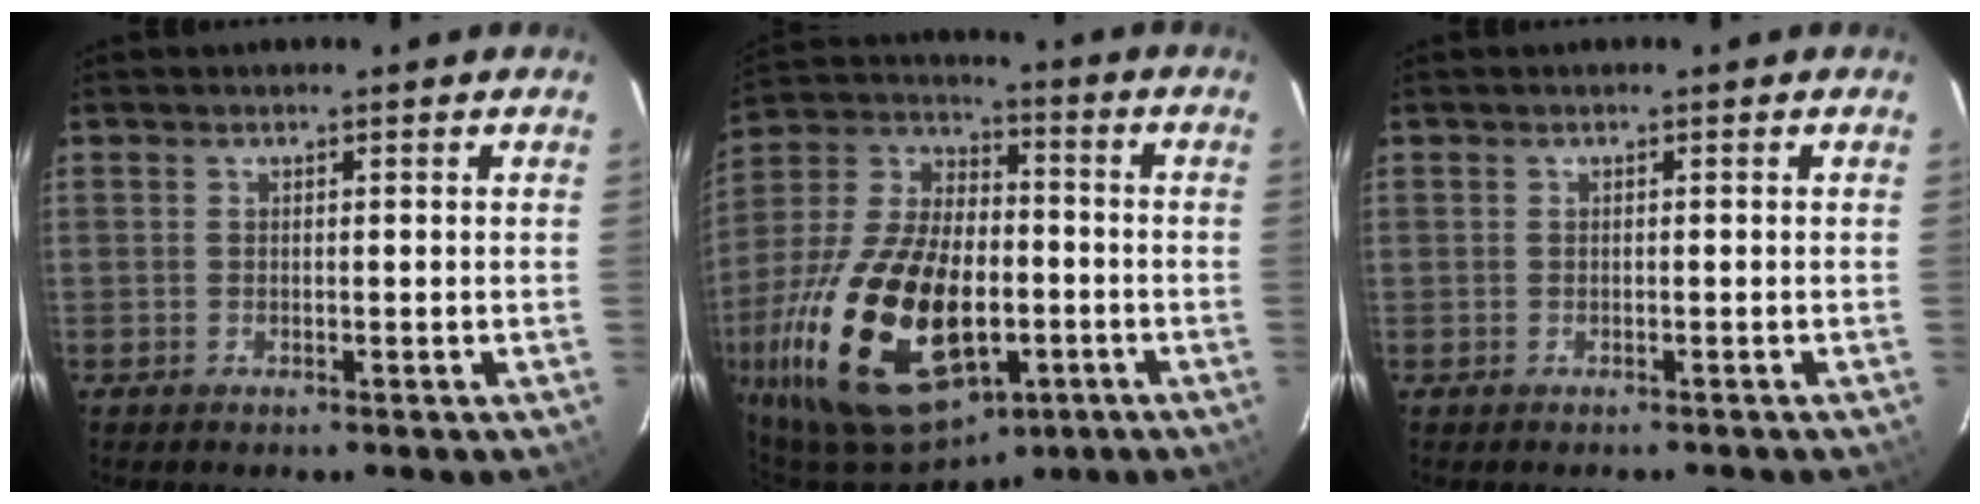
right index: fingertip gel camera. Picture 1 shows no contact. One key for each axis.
{"total": 27.4, "fx": -10.1, "fy": 14.6, "fz": 20.8, "tx": -0.440, "ty": -0.021, "tz": -0.158}
{"total": 1.0, "fx": -0.7, "fy": 0.8, "fz": -0.1, "tx": 0.002, "ty": 0.005, "tz": -0.006}